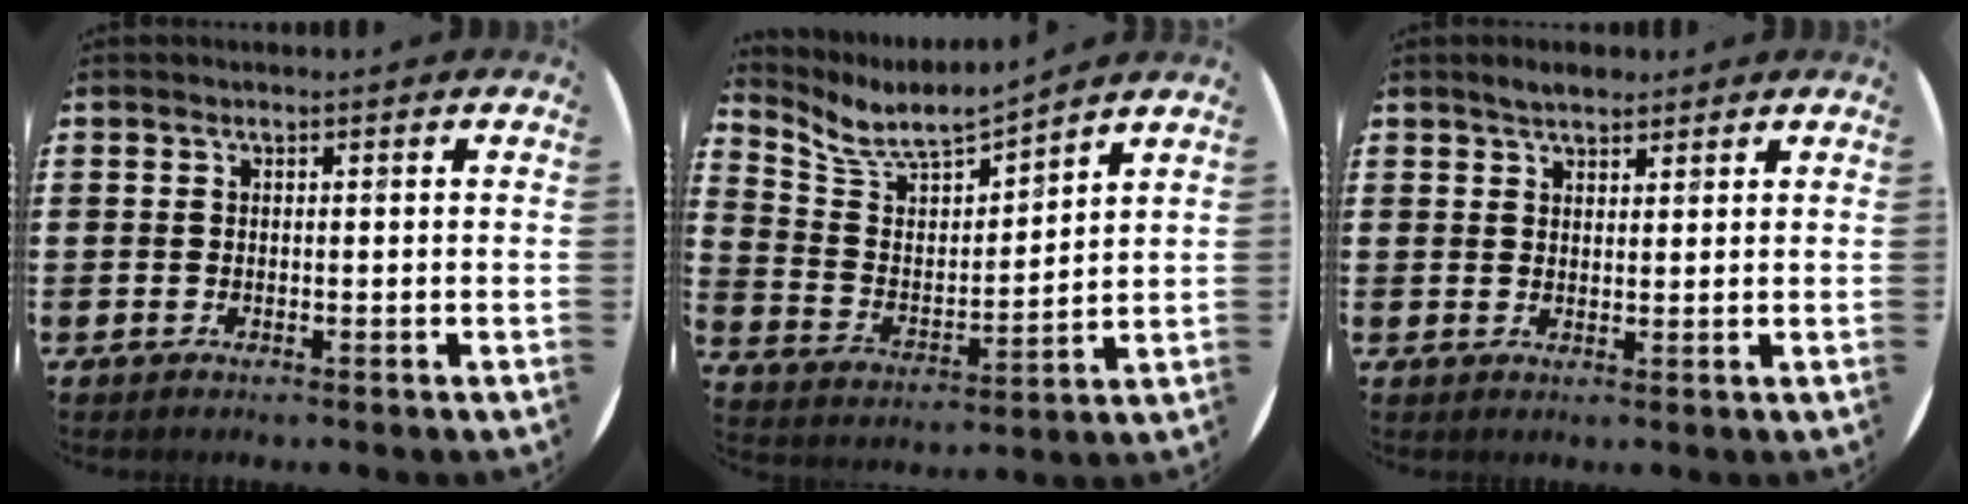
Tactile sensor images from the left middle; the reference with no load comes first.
{"total": 6.7, "force": [6.2, 1.4, 2.3], "torque": [-0.075, -0.048, 0.104]}
{"total": 2.6, "force": [2.3, 0.9, 0.7], "torque": [-0.008, 0.003, 0.042]}